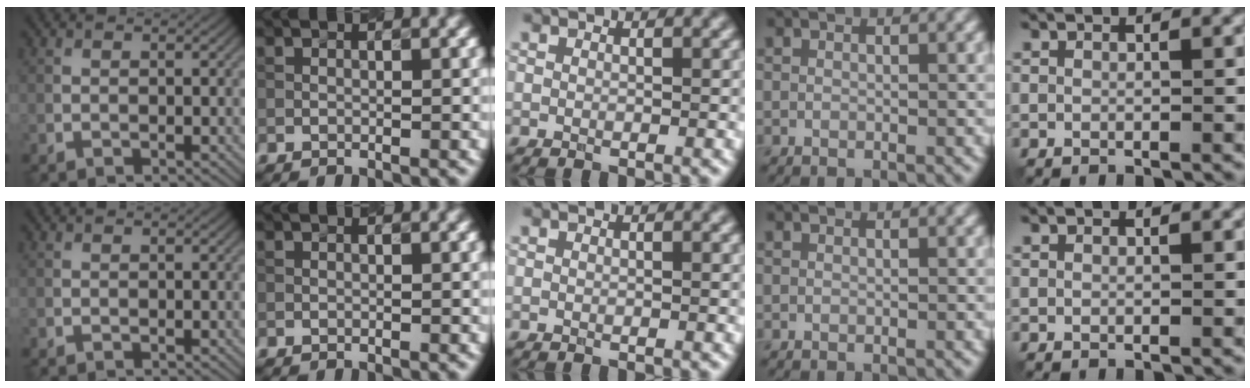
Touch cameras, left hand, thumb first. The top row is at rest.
{}